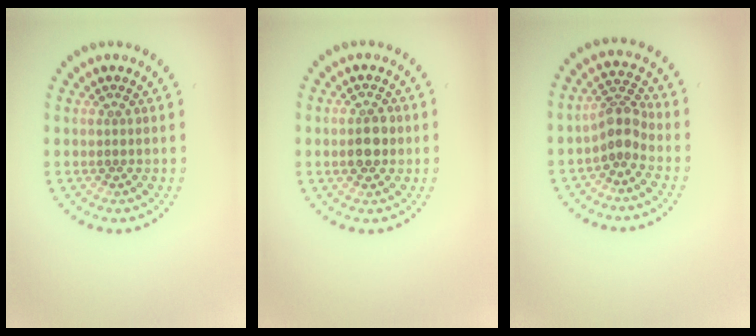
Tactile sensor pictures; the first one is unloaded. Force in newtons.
{"total": 2.8, "press": 2.8, "slide": 0.2}
{"total": 2.7, "press": 2.1, "slide": 1.8}